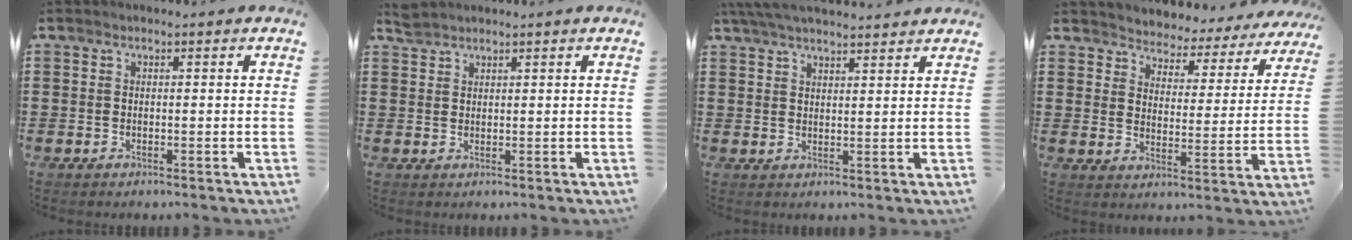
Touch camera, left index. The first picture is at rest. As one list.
[{"total": 1.6, "force": [1.6, 0.2, 0.2], "torque": [-0.008, -0.001, 0.032]}, {"total": 4.4, "force": [4.1, 0.2, 1.6], "torque": [-0.043, -0.011, 0.076]}, {"total": 3.4, "force": [3.3, 0.2, -0.7], "torque": [-0.012, -0.034, 0.050]}]